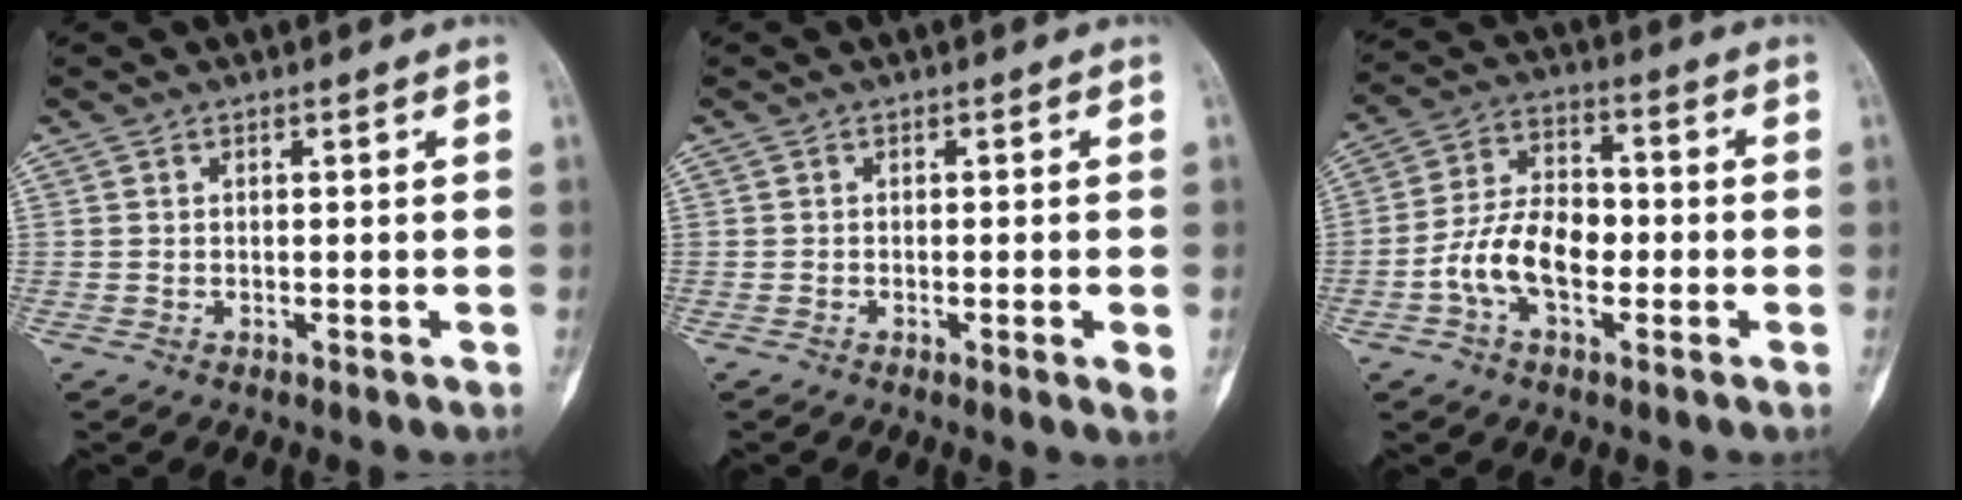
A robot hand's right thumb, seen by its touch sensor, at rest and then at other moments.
{"total": 2.7, "force": [-0.6, 0.3, 2.6], "torque": [-0.044, -0.008, -0.009]}
{"total": 11.0, "force": [-2.8, 6.6, 8.3], "torque": [-0.149, 0.032, -0.059]}